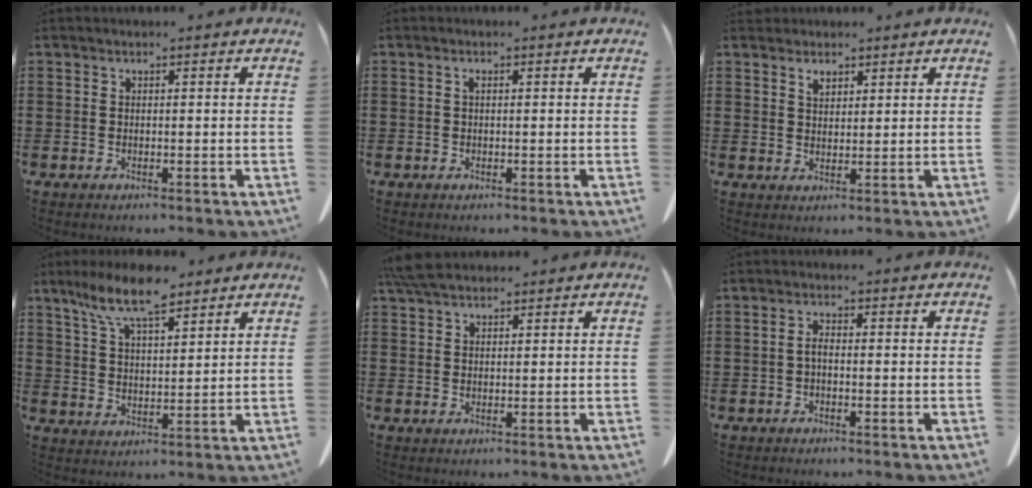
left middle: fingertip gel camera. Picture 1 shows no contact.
{"total": 0.7, "force": [0.1, 0.3, 0.7], "torque": [-0.015, 0.000, 0.002]}
{"total": 2.2, "force": [1.8, 1.1, 0.7], "torque": [-0.009, -0.003, 0.033]}
{"total": 9.7, "force": [7.2, 2.6, 5.9], "torque": [-0.130, -0.012, 0.133]}
{"total": 4.3, "force": [3.5, 1.2, 2.2], "torque": [-0.053, 0.002, 0.069]}
{"total": 1.7, "force": [-0.5, 0.6, 1.5], "torque": [-0.037, -0.003, -0.013]}